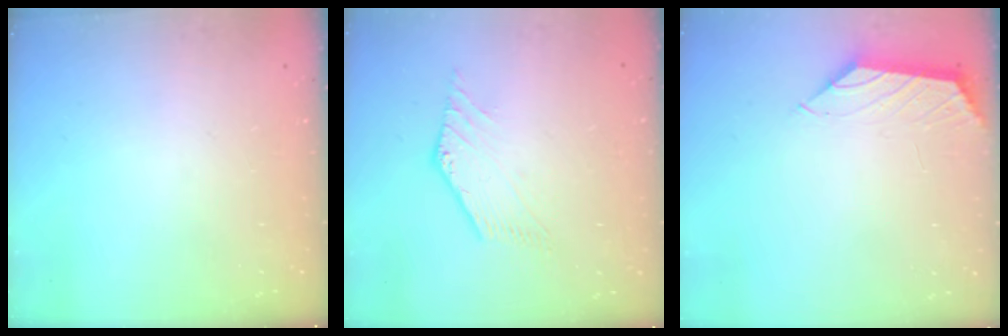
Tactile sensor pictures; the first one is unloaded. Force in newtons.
{"total": 1.5, "press": 1.5, "slide": 0.3}
{"total": 0.9, "press": 0.8, "slide": 0.4}